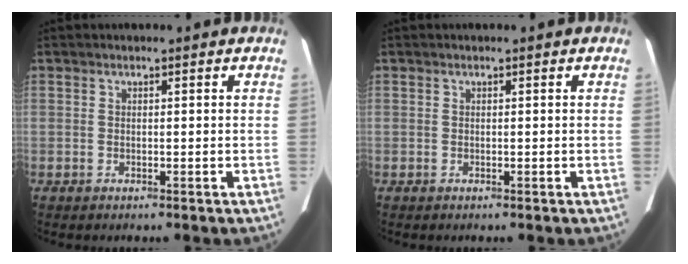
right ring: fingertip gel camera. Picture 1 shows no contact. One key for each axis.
{"total": 0.0}